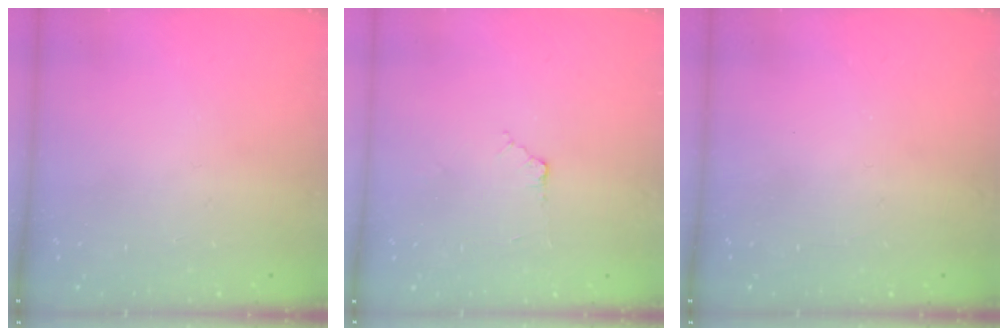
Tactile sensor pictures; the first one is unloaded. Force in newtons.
{"total": 3.0, "press": 3.0, "slide": 0.4}
{"total": 0.0}